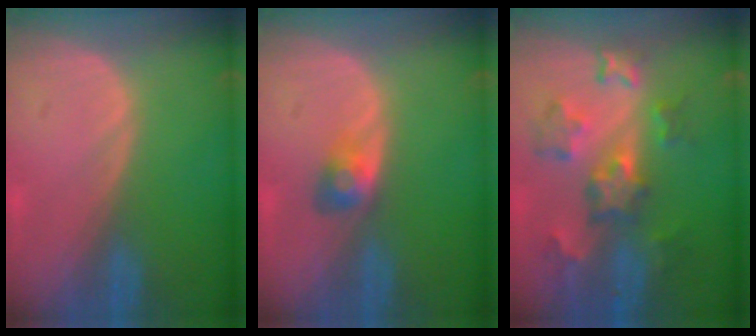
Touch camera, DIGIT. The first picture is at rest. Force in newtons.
{"total": 2.7, "press": 2.5, "slide": 1.1}
{"total": 8.8, "press": 7.9, "slide": 4.0}